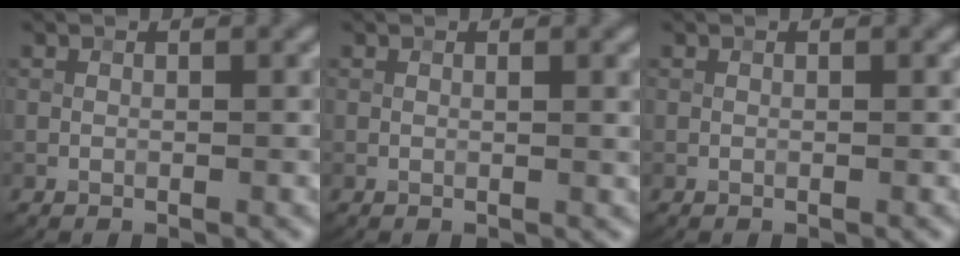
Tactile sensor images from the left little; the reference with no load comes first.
{"total": 1.2, "force": [0.3, 0.3, 1.1], "torque": [-0.012, 0.000, 0.003]}
{"total": 0.0}